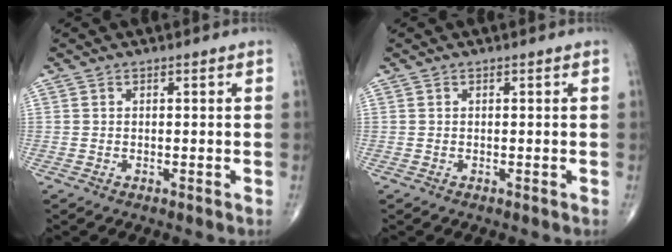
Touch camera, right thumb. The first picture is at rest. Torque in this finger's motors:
{"motor_torque": [-0.01, 0.01, -0.01, 0.00, 0.00]}